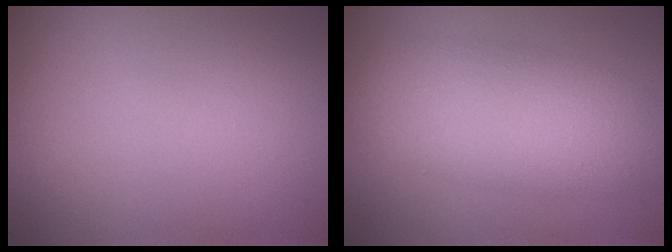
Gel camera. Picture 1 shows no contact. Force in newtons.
{"total": 7.2, "press": 7.2, "slide": 0.2}